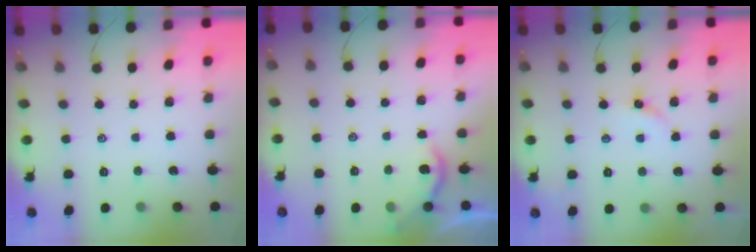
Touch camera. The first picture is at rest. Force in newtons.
{"total": 1.8, "press": 1.8, "slide": 0.1}
{"total": 2.9, "press": 2.8, "slide": 0.4}